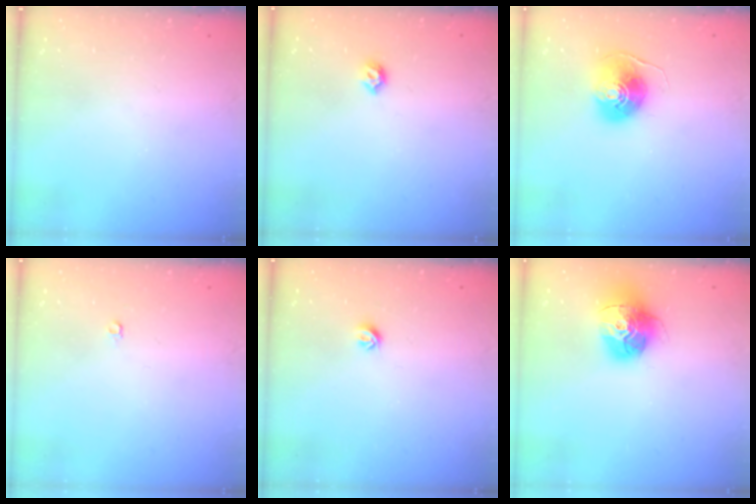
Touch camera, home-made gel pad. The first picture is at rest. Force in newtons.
{"total": 5.0, "press": 4.9, "slide": 1.1}
{"total": 8.3, "press": 8.3, "slide": 0.6}
{"total": 3.2, "press": 3.2, "slide": 0.2}
{"total": 4.9, "press": 4.8, "slide": 0.9}
{"total": 16.0, "press": 16.0, "slide": 1.5}